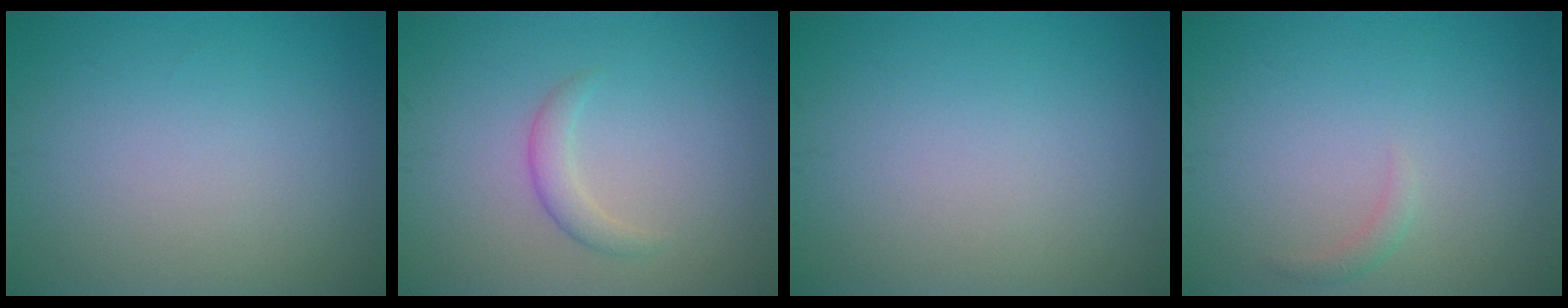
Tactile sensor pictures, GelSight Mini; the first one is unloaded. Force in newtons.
{"total": 1.6, "press": 1.6, "slide": 0.1}
{"total": 0.0}
{"total": 0.8, "press": 0.8, "slide": 0.1}